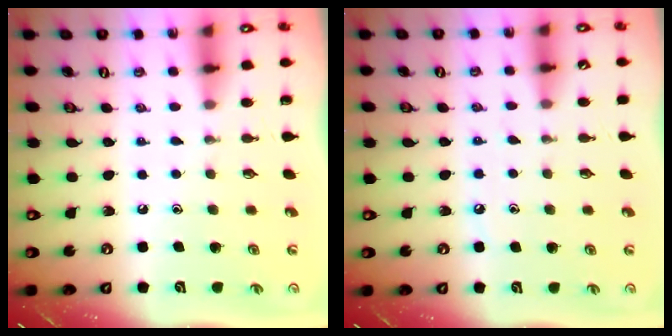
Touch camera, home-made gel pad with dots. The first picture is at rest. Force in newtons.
{"total": 5.5, "press": 5.5, "slide": 0.7}